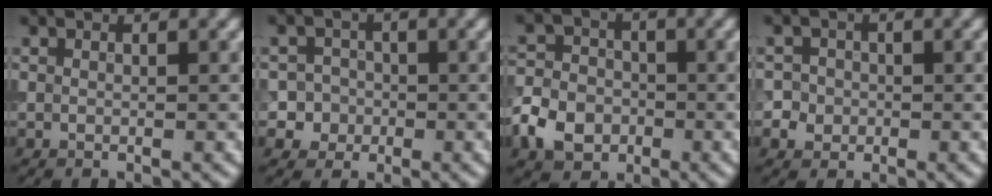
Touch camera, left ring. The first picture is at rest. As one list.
[{"total": 4.0, "force": [-0.9, 3.8, 0.5], "torque": [0.024, 0.014, -0.036]}, {"total": 5.1, "force": [-2.1, 4.1, 2.3], "torque": [-0.046, 0.002, -0.053]}, {"total": 3.2, "force": [-0.4, 3.1, 0.8], "torque": [0.011, 0.015, -0.019]}]